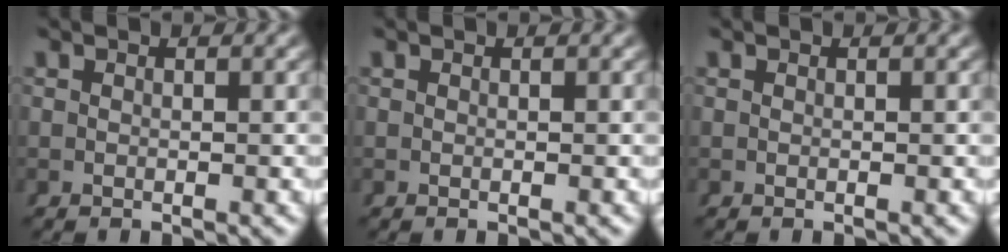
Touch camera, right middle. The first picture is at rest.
{"total": 0.0}
{"total": 0.0}